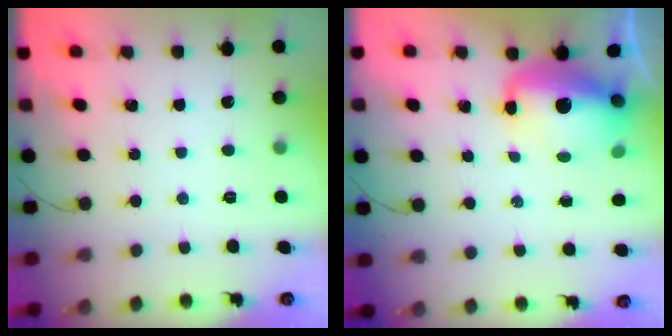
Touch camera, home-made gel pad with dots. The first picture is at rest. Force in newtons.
{"total": 13.5, "press": 13.1, "slide": 3.3}